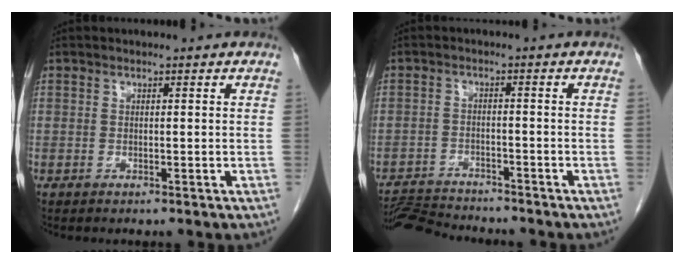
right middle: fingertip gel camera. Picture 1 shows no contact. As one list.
[{"total": 6.7, "force": [-6.7, 0.0, 0.4], "torque": [-0.005, -0.009, -0.115]}]